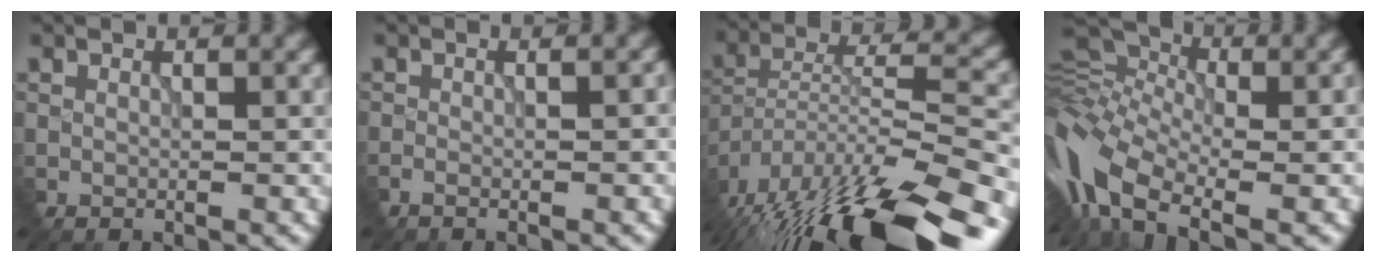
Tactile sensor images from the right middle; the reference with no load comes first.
{"total": 1.8, "force": [-0.3, 0.8, 1.6], "torque": [0.001, 0.009, -0.012]}
{"total": 16.9, "force": [-13.2, 3.7, 9.9], "torque": [-0.181, 0.001, -0.211]}
{"total": 10.8, "force": [-5.0, 5.1, 8.1], "torque": [-0.183, -0.001, -0.108]}